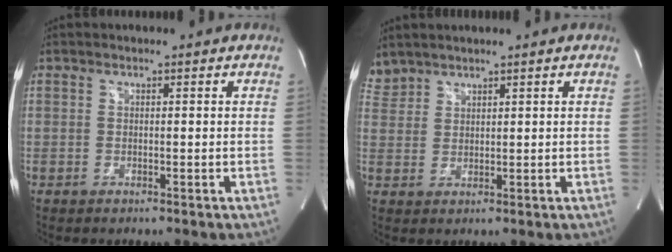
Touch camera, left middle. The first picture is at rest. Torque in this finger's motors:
{"motor_torque": [-0.19, -0.05, -0.11, -0.02]}